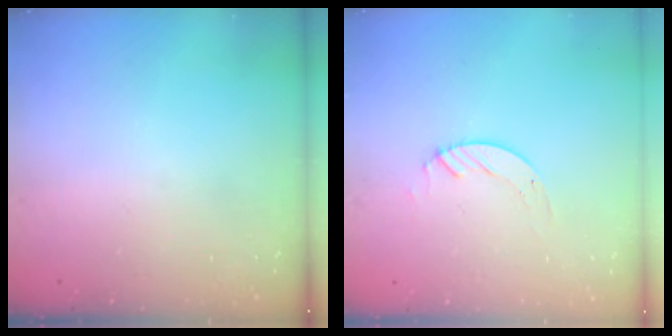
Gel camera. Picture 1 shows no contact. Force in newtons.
{"total": 2.4, "press": 2.4, "slide": 0.2}